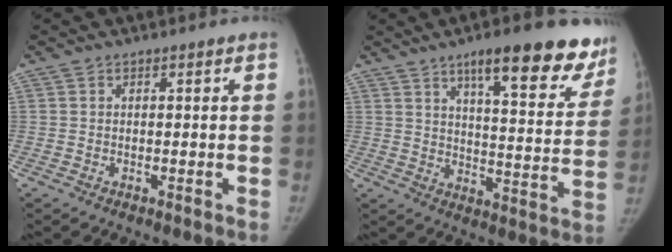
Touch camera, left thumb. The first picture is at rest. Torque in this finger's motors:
{"motor_torque": [1.18, -0.32, 1.54, -1.24, 0.42]}